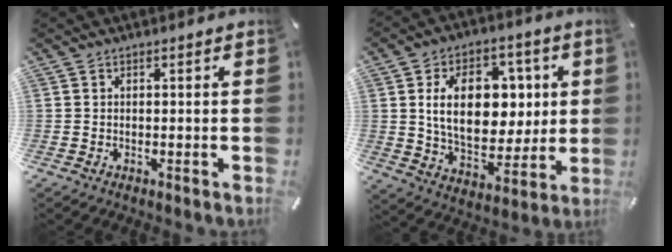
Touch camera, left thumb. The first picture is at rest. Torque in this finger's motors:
{"motor_torque": [2.56, 2.45, 1.48, -0.92, 0.54]}